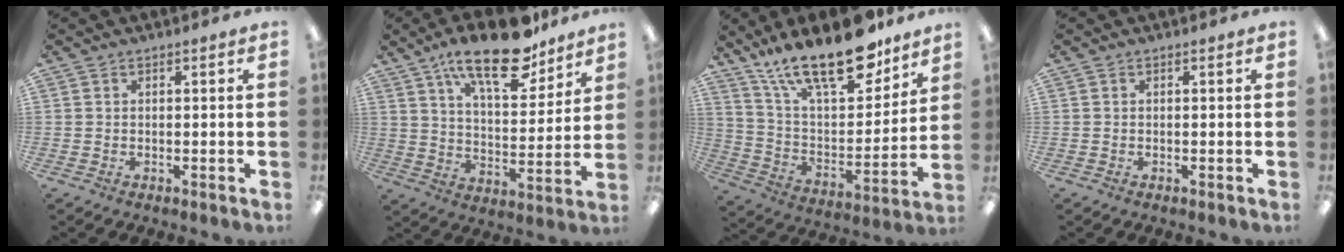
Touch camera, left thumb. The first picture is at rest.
{"total": 19.4, "force": [13.3, 7.5, 12.0], "torque": [-0.190, -0.071, 0.220]}
{"total": 23.3, "force": [17.0, 8.2, 13.7], "torque": [-0.232, -0.106, 0.295]}
{"total": 0.0}